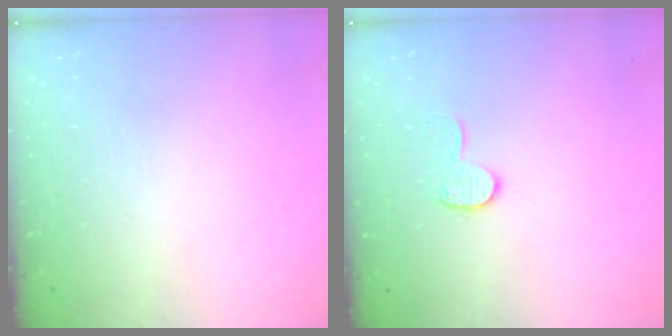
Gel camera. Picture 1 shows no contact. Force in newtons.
{"total": 8.0, "press": 8.0, "slide": 0.2}